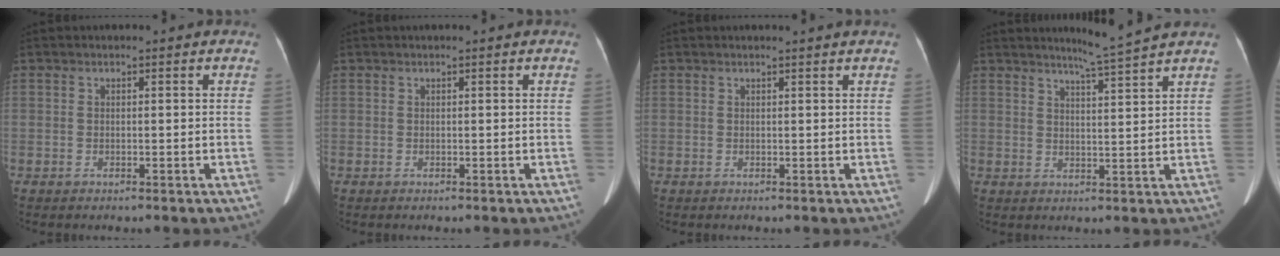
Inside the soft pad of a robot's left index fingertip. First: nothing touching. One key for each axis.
{"total": 0.0}
{"total": 1.4, "fx": 1.3, "fy": -0.4, "fz": 0.4, "tx": -0.015, "ty": 0.000, "tz": 0.017}
{"total": 4.8, "fx": 4.2, "fy": -1.7, "fz": 1.4, "tx": -0.031, "ty": -0.015, "tz": 0.070}